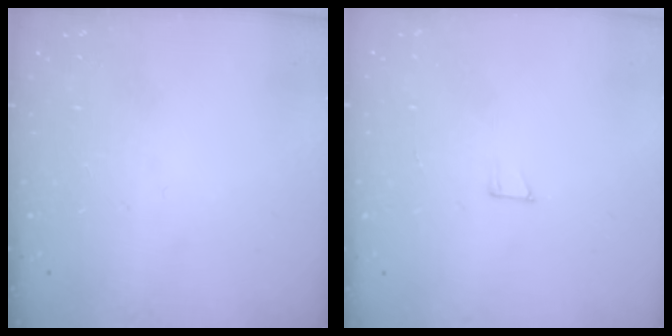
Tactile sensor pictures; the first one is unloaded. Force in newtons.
{"total": 4.3, "press": 4.3, "slide": 0.4}